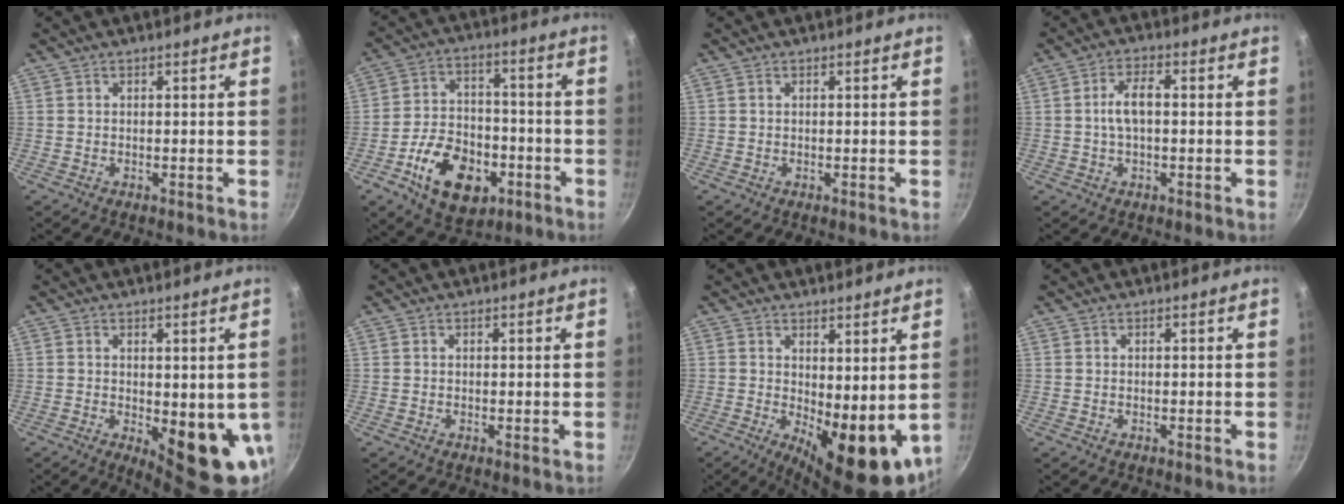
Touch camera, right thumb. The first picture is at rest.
{"total": 16.0, "force": [-6.5, 10.5, 10.3], "torque": [-0.143, 0.035, -0.102]}
{"total": 0.0}
{"total": 5.5, "force": [0.1, 2.6, 4.8], "torque": [-0.094, 0.017, -0.003]}
{"total": 10.5, "force": [-0.9, 4.3, 9.5], "torque": [-0.102, -0.013, 0.003]}
{"total": 0.0}
{"total": 12.7, "force": [0.8, 5.3, 11.5], "torque": [-0.124, -0.026, 0.028]}
{"total": 0.0}